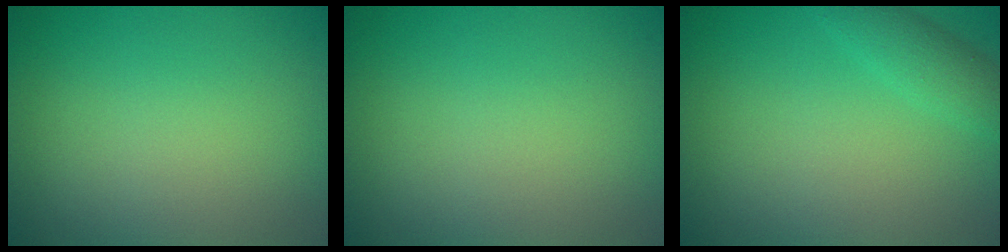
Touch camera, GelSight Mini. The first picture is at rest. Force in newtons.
{"total": 0.0}
{"total": 1.9, "press": 1.9, "slide": 0.1}